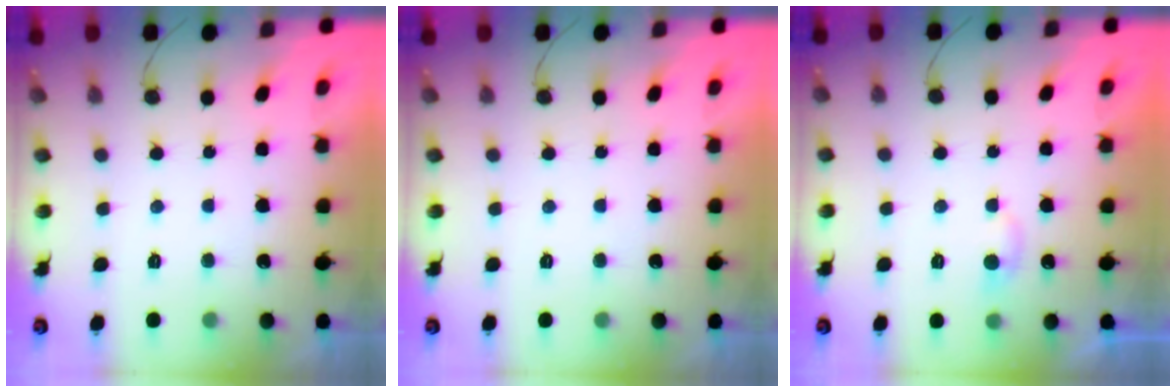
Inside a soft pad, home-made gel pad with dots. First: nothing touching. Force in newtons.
{"total": 0.0}
{"total": 3.7, "press": 3.7, "slide": 0.5}